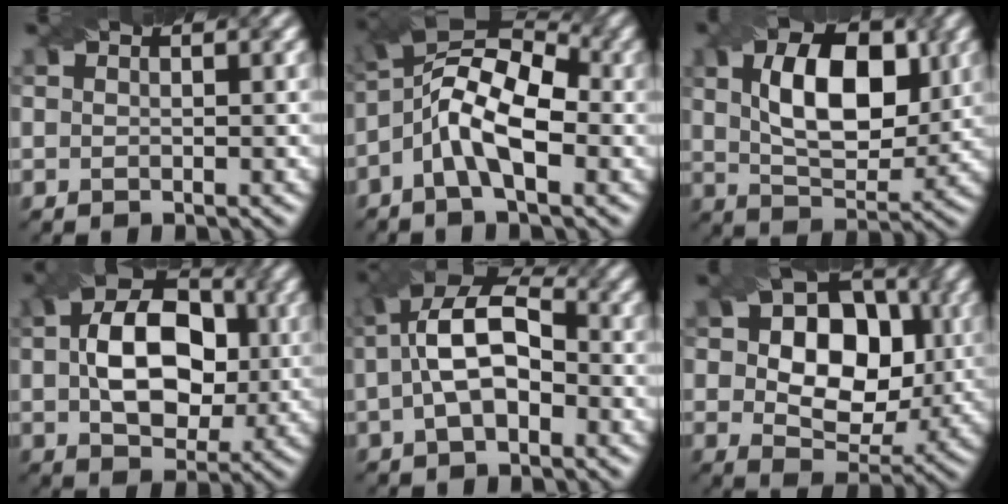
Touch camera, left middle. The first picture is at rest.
{"total": 8.1, "force": [-1.4, 3.4, 7.2], "torque": [-0.133, 0.027, -0.040]}
{"total": 8.6, "force": [2.1, 4.6, 7.0], "torque": [-0.116, 0.006, 0.035]}
{"total": 9.8, "force": [0.7, 6.5, 7.3], "torque": [-0.124, 0.006, 0.009]}
{"total": 8.3, "force": [0.2, 4.6, 6.9], "torque": [-0.136, 0.022, -0.004]}
{"total": 10.0, "force": [1.4, 7.0, 7.0], "torque": [-0.104, 0.001, 0.017]}